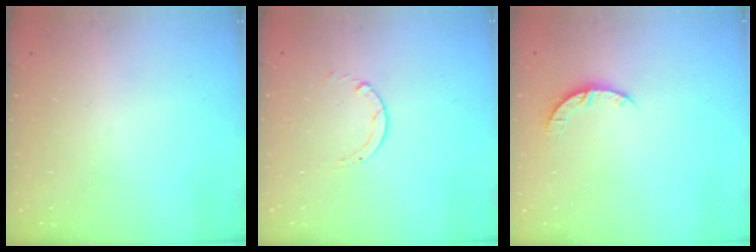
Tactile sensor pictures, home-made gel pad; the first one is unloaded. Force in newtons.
{"total": 0.6, "press": 0.5, "slide": 0.1}
{"total": 3.5, "press": 3.5, "slide": 0.4}